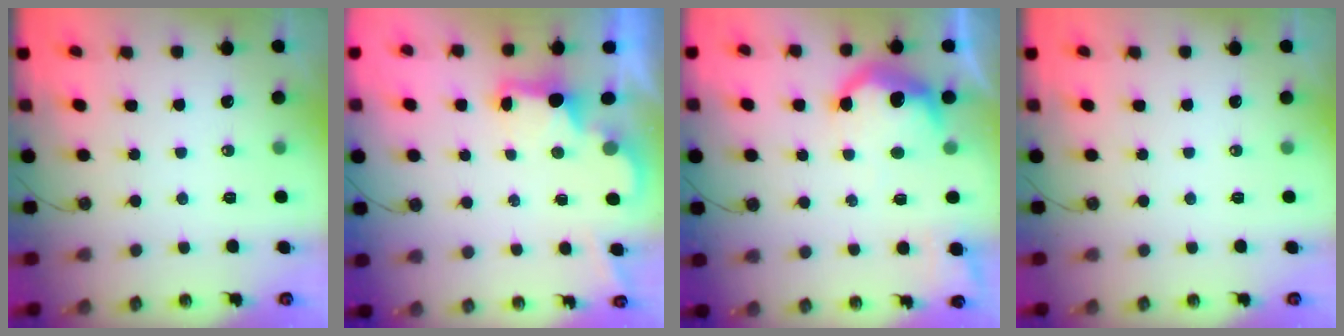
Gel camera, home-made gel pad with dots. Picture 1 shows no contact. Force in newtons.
{"total": 2.1, "press": 2.1, "slide": 0.5}
{"total": 14.0, "press": 13.9, "slide": 1.2}
{"total": 0.0}